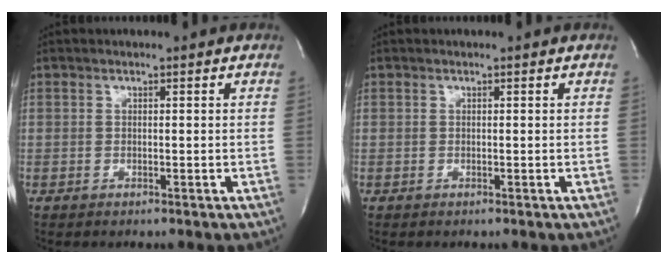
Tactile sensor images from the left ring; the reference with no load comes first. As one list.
[{"total": 0.0}]